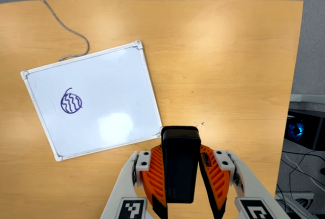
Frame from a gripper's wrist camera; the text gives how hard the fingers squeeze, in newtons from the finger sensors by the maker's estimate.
{"total": 6.3, "left": 4.9, "right": 7.8}